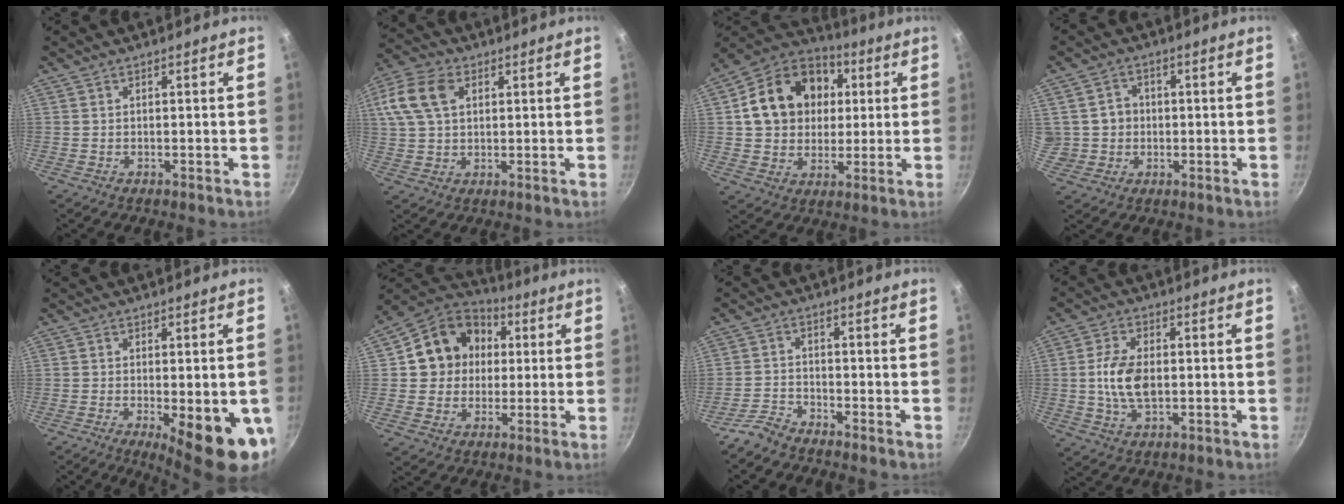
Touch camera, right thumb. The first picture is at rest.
{"total": 13.5, "force": [4.3, 9.2, 8.9], "torque": [-0.192, 0.022, 0.074]}
{"total": 18.4, "force": [3.5, 14.9, 10.3], "torque": [-0.152, 0.022, 0.053]}
{"total": 6.4, "force": [0.3, 6.0, 2.1], "torque": [-0.008, 0.011, 0.009]}
{"total": 14.7, "force": [-4.1, 4.1, 13.5], "torque": [-0.157, -0.008, -0.047]}
{"total": 14.3, "force": [2.4, 12.5, 6.4], "torque": [-0.077, 0.022, 0.028]}
{"total": 3.6, "force": [-3.4, 0.8, 0.8], "torque": [-0.022, 0.023, -0.076]}
{"total": 8.7, "force": [-0.3, 5.1, 7.1], "torque": [-0.132, 0.007, -0.009]}